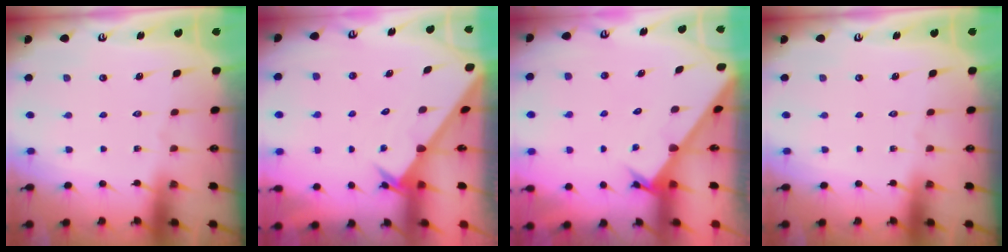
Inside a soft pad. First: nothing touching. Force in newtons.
{"total": 2.3, "press": 2.3, "slide": 0.2}
{"total": 2.5, "press": 2.5, "slide": 0.1}
{"total": 0.0}